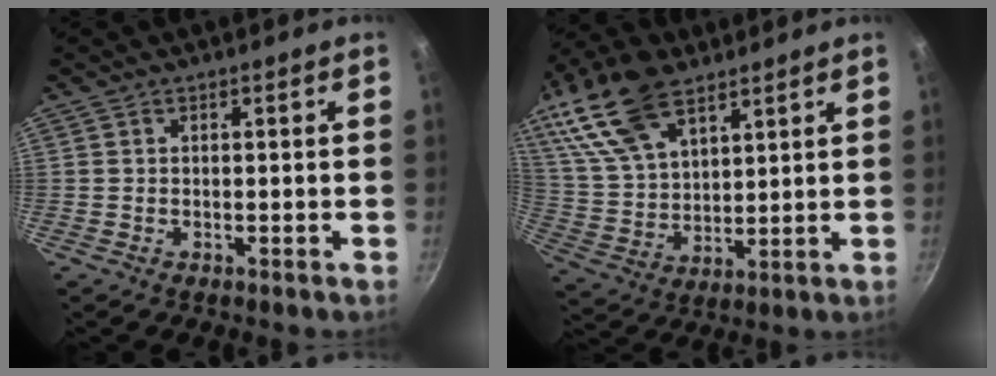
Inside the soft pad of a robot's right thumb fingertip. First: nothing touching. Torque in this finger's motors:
{"motor_torque": [-0.69, 2.35, 0.13, 0.13, 0.15]}